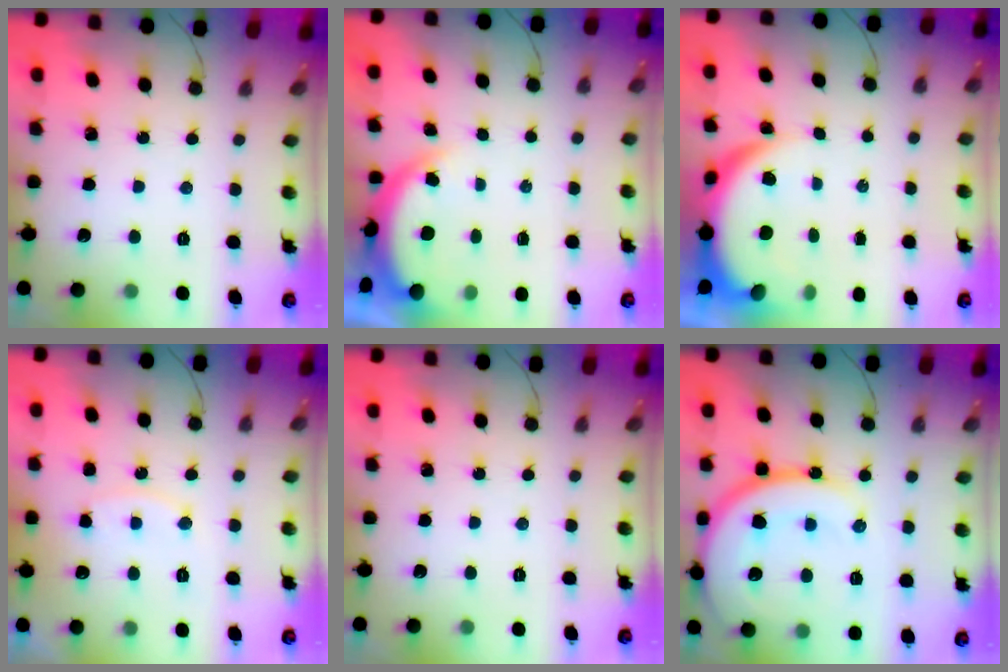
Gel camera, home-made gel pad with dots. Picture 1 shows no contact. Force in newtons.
{"total": 4.5, "press": 4.5, "slide": 0.4}
{"total": 7.6, "press": 7.6, "slide": 0.9}
{"total": 7.9, "press": 7.9, "slide": 0.1}
{"total": 0.0}
{"total": 17.8, "press": 17.7, "slide": 1.8}